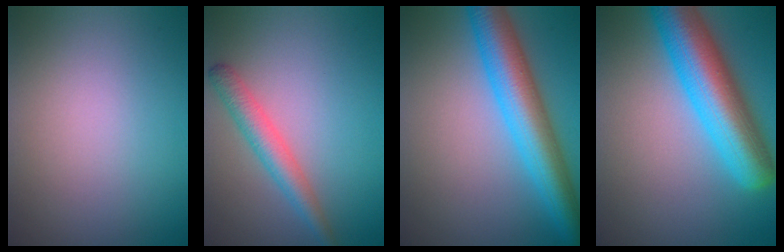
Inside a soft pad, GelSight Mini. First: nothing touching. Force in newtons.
{"total": 3.1, "press": 3.1, "slide": 0.1}
{"total": 7.6, "press": 7.6, "slide": 0.3}
{"total": 9.1, "press": 9.1, "slide": 0.3}